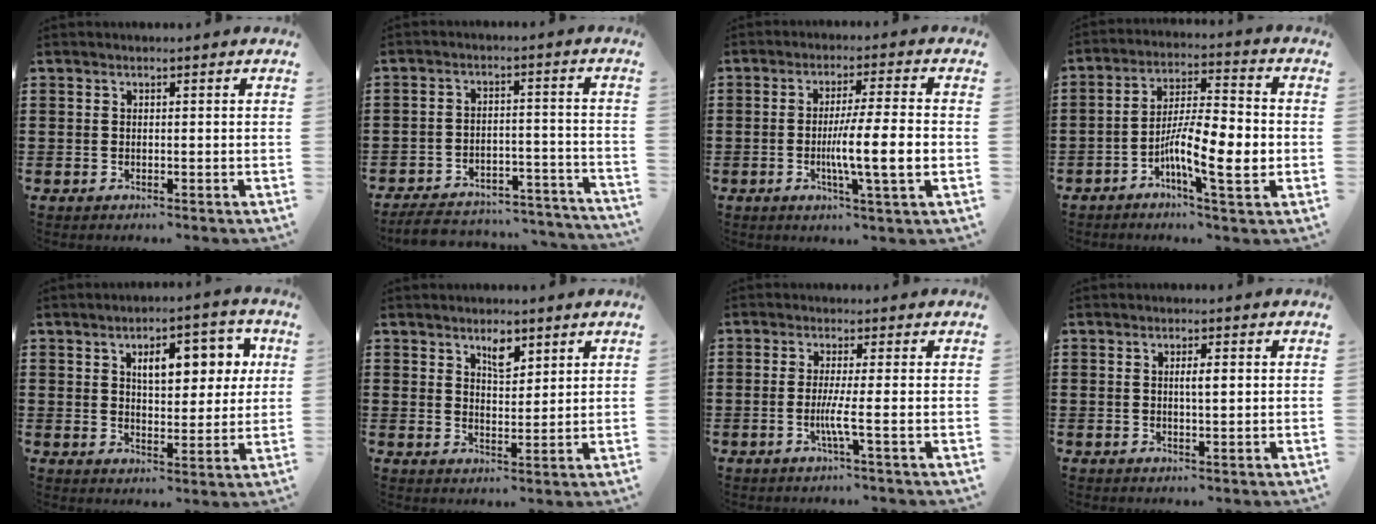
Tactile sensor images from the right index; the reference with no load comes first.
{"total": 5.4, "force": [-5.2, 0.8, 1.3], "torque": [-0.025, 0.007, -0.101]}
{"total": 8.7, "force": [-1.8, 0.1, 8.5], "torque": [-0.148, -0.011, -0.035]}
{"total": 10.8, "force": [-3.5, 2.4, 9.9], "torque": [-0.192, -0.006, -0.067]}
{"total": 8.4, "force": [3.3, 3.9, 6.6], "torque": [-0.101, -0.003, 0.048]}
{"total": 3.9, "force": [2.8, 1.6, 2.3], "torque": [-0.036, -0.004, 0.047]}
{"total": 4.0, "force": [-1.0, -0.5, 3.8], "torque": [-0.074, -0.014, -0.023]}
{"total": 2.3, "force": [0.3, 0.5, 2.3], "torque": [-0.044, 0.001, 0.004]}